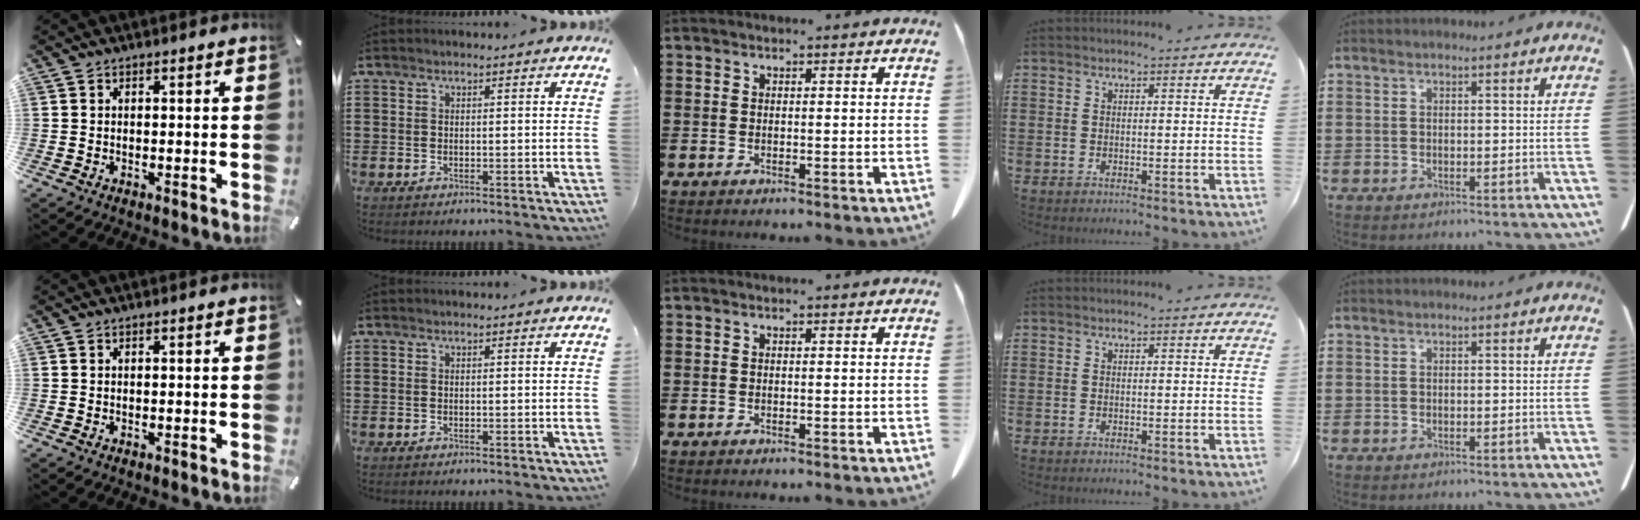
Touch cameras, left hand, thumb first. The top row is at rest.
{}